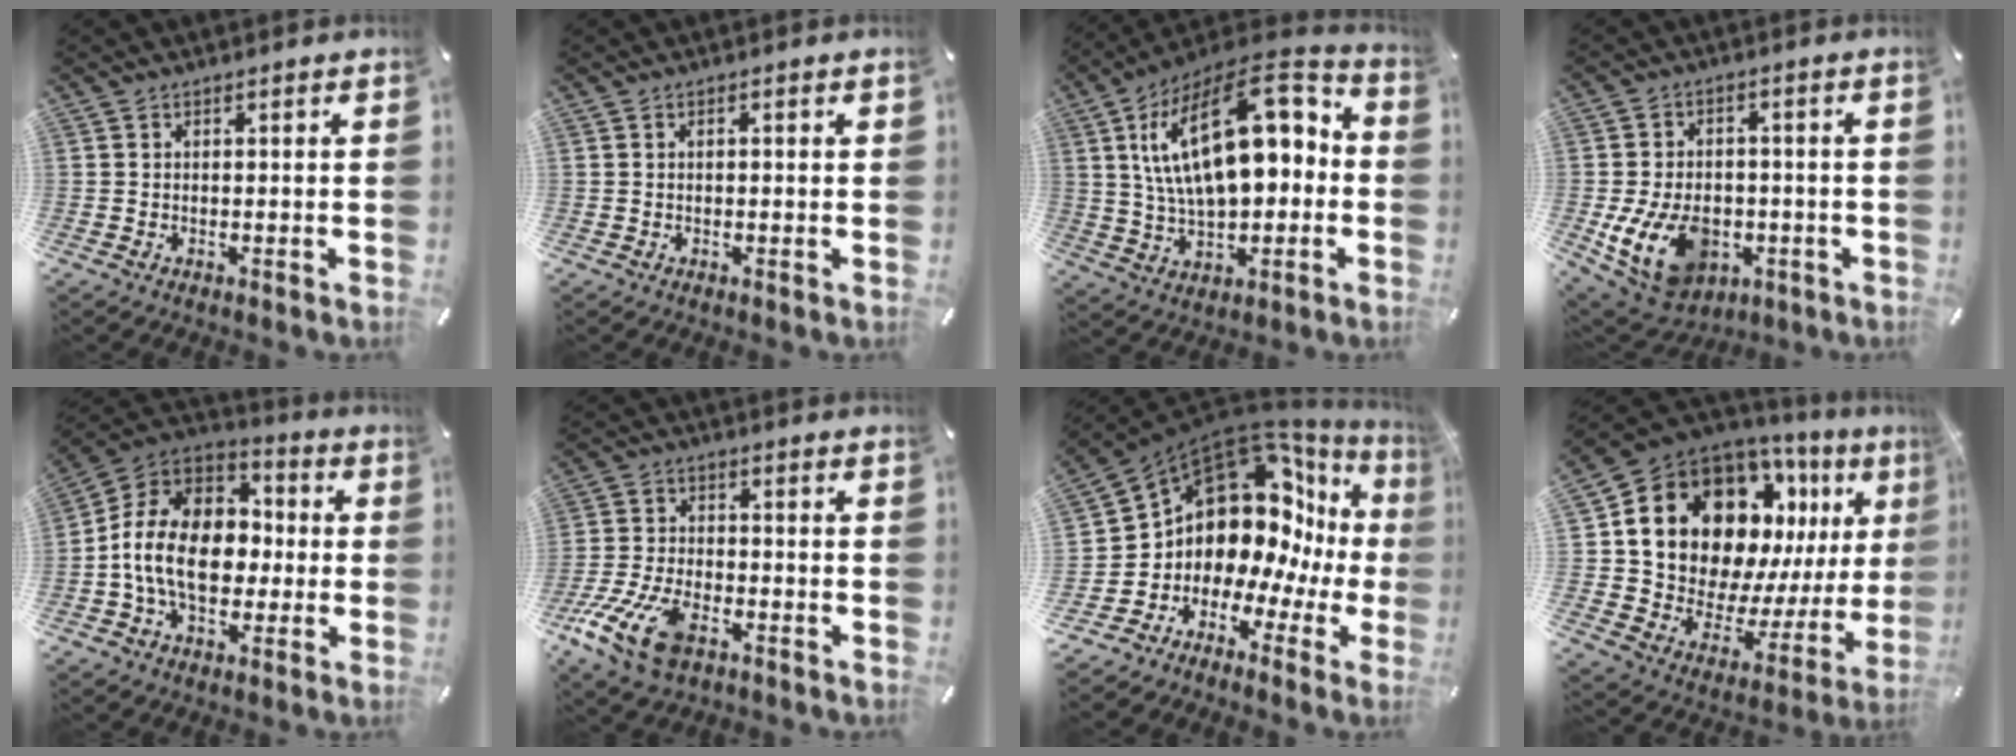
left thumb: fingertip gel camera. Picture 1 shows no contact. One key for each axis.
{"total": 0.7, "fx": -0.1, "fy": 0.4, "fz": 0.5, "tx": -0.011, "ty": 0.003, "tz": -0.003}
{"total": 24.2, "fx": 6.0, "fy": 13.9, "fz": 18.9, "tx": -0.334, "ty": -0.016, "tz": 0.101}
{"total": 14.4, "fx": -4.3, "fy": 10.3, "fz": 9.1, "tx": -0.182, "ty": 0.018, "tz": -0.070}
{"total": 15.1, "fx": -3.6, "fy": 11.2, "fz": 9.4, "tx": -0.206, "ty": 0.025, "tz": -0.068}
{"total": 13.4, "fx": -7.3, "fy": 7.0, "fz": 8.7, "tx": -0.188, "ty": 0.029, "tz": -0.133}
{"total": 15.5, "fx": 5.7, "fy": 11.5, "fz": 8.7, "tx": -0.165, "ty": -0.084, "tz": 0.112}
{"total": 18.2, "fx": 9.7, "fy": 12.8, "fz": 8.7, "tx": -0.153, "ty": -0.089, "tz": 0.187}